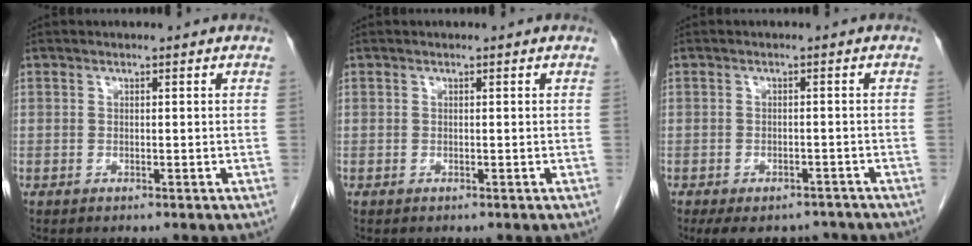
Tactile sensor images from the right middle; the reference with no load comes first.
{"total": 0.0}
{"total": 8.5, "force": [-7.0, 4.0, 2.8], "torque": [-0.036, 0.002, -0.089]}